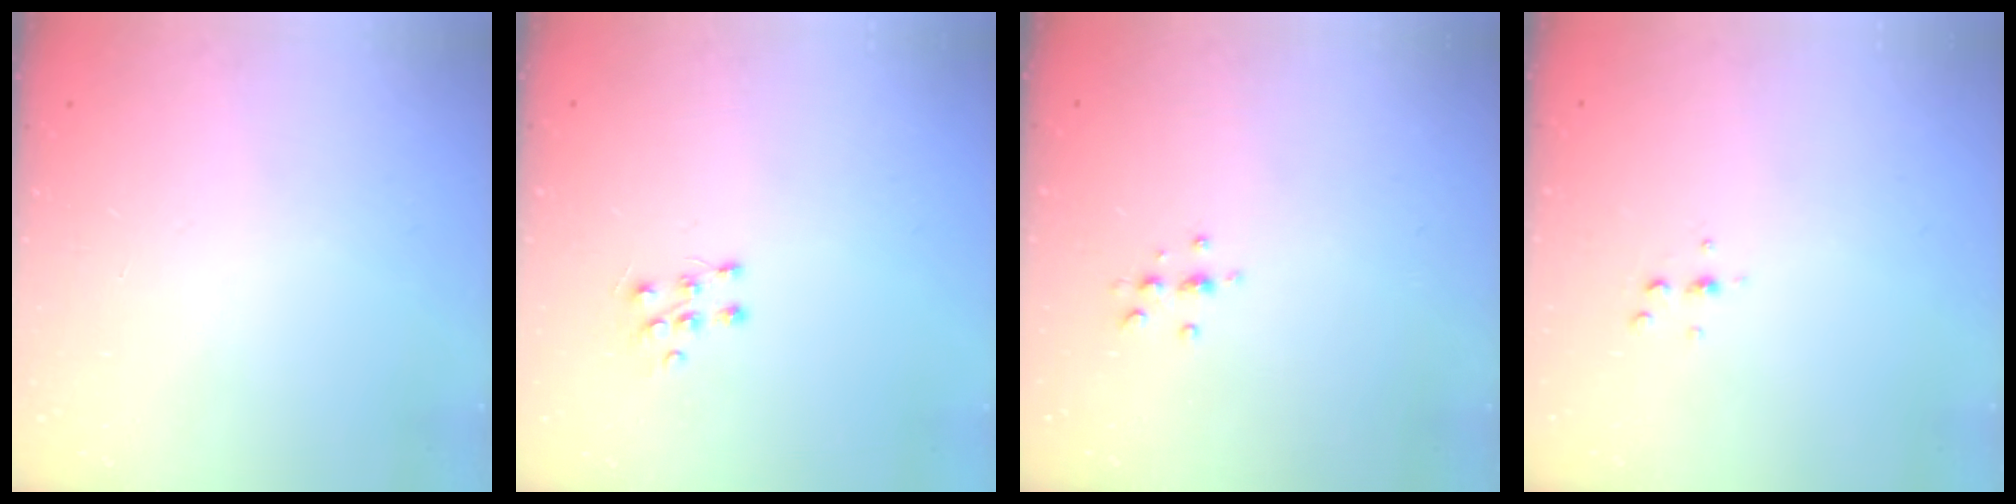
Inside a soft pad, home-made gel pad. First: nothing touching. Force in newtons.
{"total": 5.6, "press": 5.5, "slide": 1.0}
{"total": 4.3, "press": 4.3, "slide": 0.6}
{"total": 2.5, "press": 2.4, "slide": 0.2}